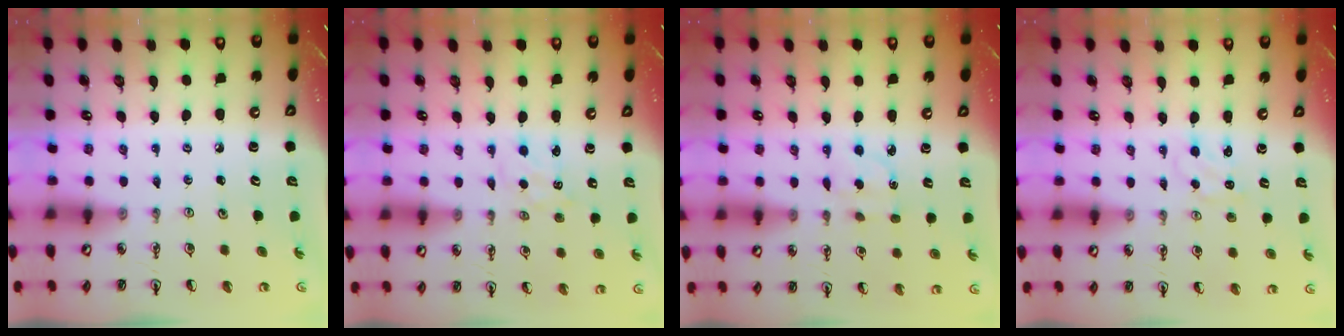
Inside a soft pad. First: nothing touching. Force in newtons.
{"total": 2.3, "press": 2.3, "slide": 0.4}
{"total": 2.3, "press": 2.1, "slide": 0.8}
{"total": 1.5, "press": 1.5, "slide": 0.2}